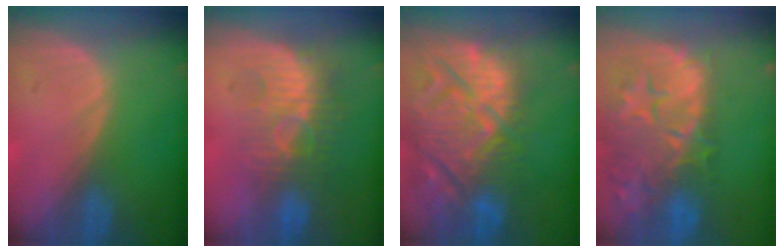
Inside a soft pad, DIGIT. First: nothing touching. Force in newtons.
{"total": 8.7, "press": 8.2, "slide": 2.8}
{"total": 15.4, "press": 13.2, "slide": 8.0}
{"total": 14.8, "press": 11.8, "slide": 9.0}